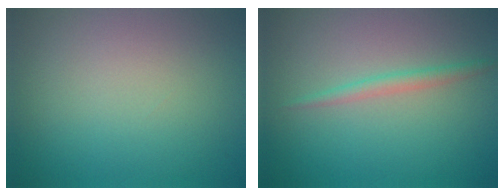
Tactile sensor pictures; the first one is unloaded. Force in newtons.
{"total": 1.5, "press": 1.5, "slide": 0.1}